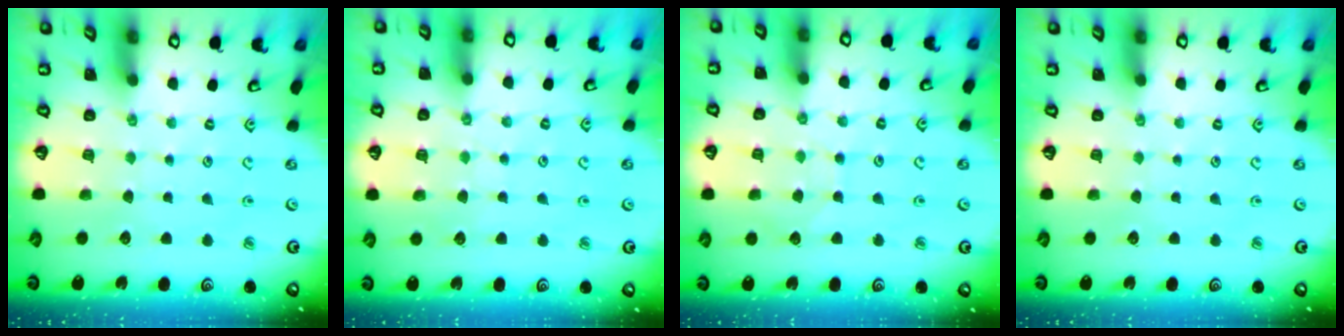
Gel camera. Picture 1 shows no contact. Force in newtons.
{"total": 4.7, "press": 4.6, "slide": 0.6}
{"total": 5.7, "press": 5.7, "slide": 0.6}
{"total": 0.0}